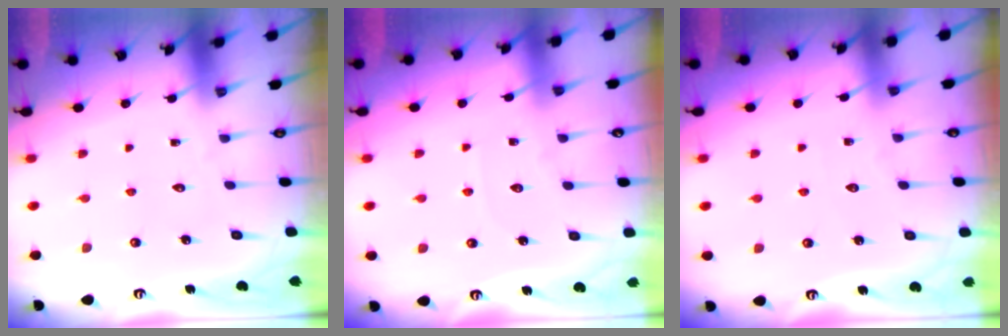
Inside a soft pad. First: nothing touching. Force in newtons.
{"total": 3.1, "press": 3.1, "slide": 0.4}
{"total": 2.0, "press": 2.0, "slide": 0.3}